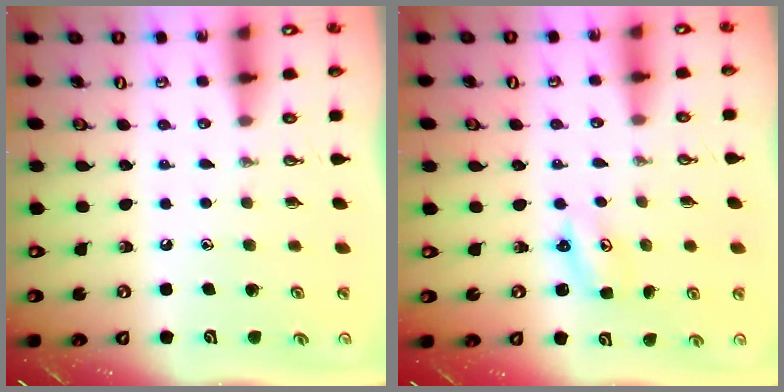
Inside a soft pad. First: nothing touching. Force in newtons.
{"total": 2.7, "press": 2.7, "slide": 0.3}